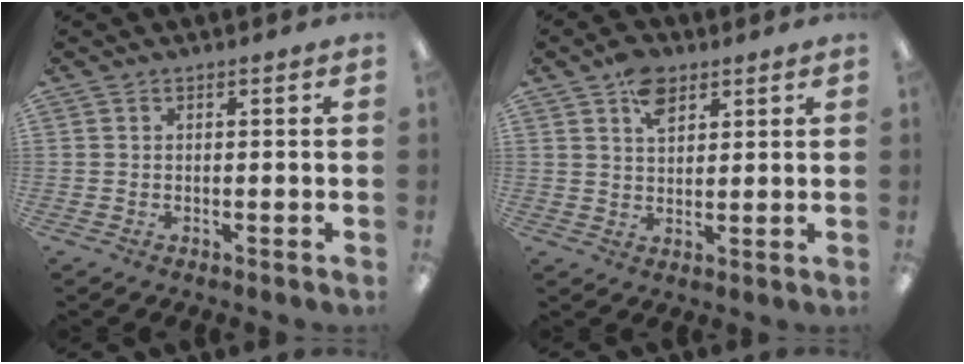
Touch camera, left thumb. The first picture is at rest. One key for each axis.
{"total": 6.7, "fx": 3.9, "fy": 4.0, "fz": 3.6, "tx": -0.059, "ty": -0.007, "tz": 0.069}